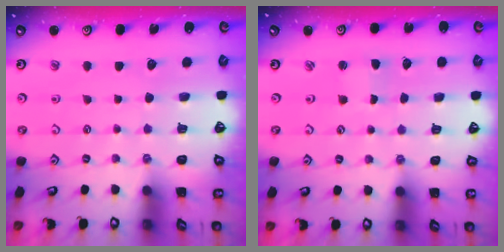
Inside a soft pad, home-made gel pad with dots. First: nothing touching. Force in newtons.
{"total": 1.3, "press": 1.3, "slide": 0.0}